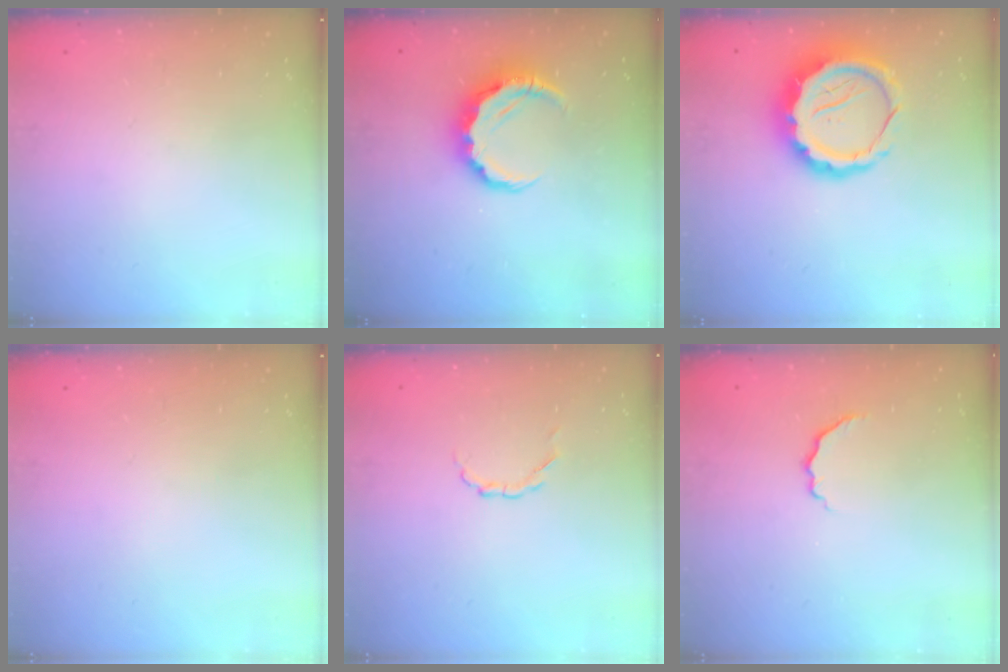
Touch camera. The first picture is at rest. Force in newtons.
{"total": 8.2, "press": 8.1, "slide": 1.2}
{"total": 12.5, "press": 12.1, "slide": 2.9}
{"total": 0.0}
{"total": 1.7, "press": 1.7, "slide": 0.1}
{"total": 5.0, "press": 4.9, "slide": 0.6}